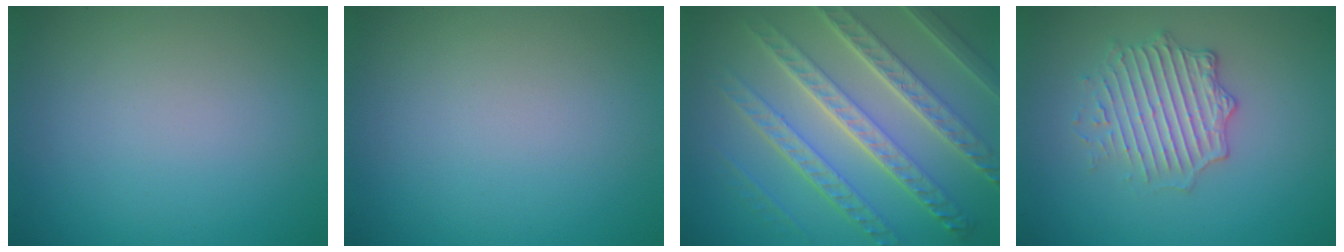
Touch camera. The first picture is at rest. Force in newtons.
{"total": 0.0}
{"total": 8.9, "press": 6.4, "slide": 6.3}
{"total": 3.7, "press": 3.3, "slide": 1.5}